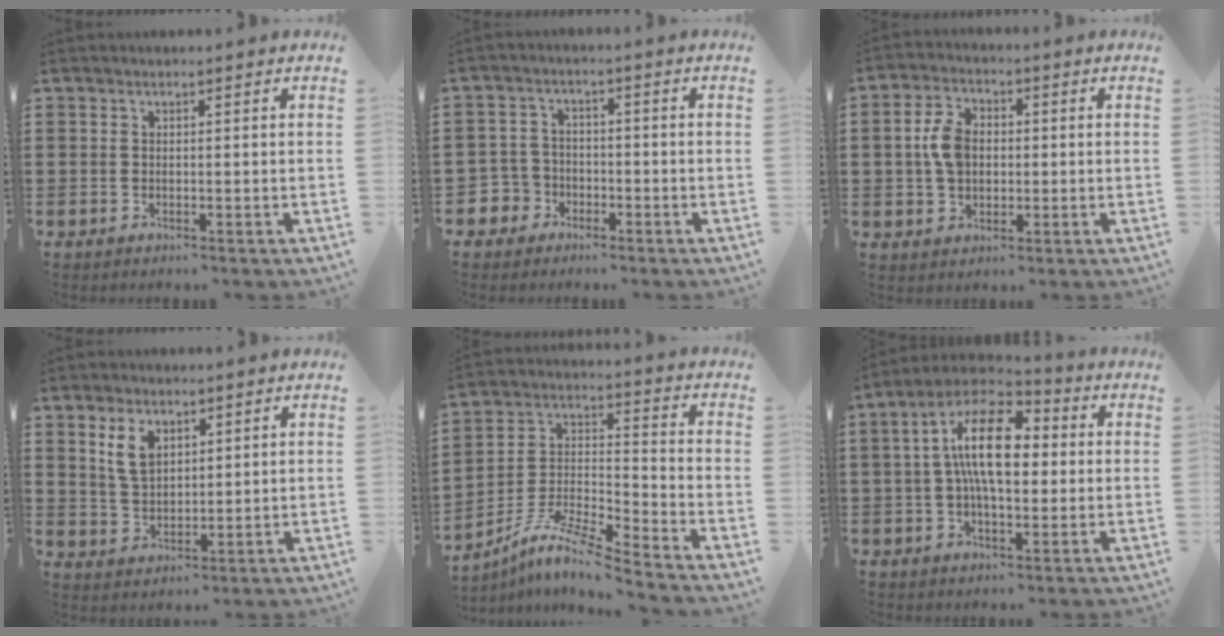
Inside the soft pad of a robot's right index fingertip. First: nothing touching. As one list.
[{"total": 4.1, "force": [-2.1, 3.5, 0.6], "torque": [-0.046, 0.000, -0.049]}, {"total": 6.1, "force": [0.0, 4.2, 4.4], "torque": [-0.113, 0.009, -0.007]}, {"total": 5.8, "force": [2.8, 3.4, 3.7], "torque": [-0.077, 0.008, 0.050]}, {"total": 8.1, "force": [-7.4, 0.3, 3.3], "torque": [-0.080, -0.004, -0.152]}, {"total": 12.8, "force": [1.9, 6.3, 11.0], "torque": [-0.229, 0.009, 0.024]}]